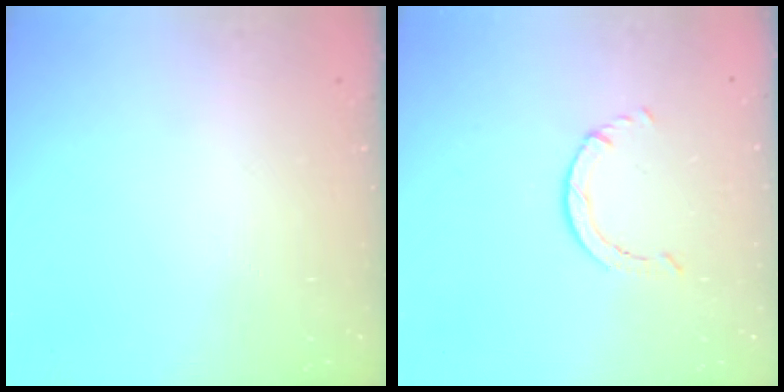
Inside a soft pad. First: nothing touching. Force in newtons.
{"total": 0.8, "press": 0.7, "slide": 0.2}